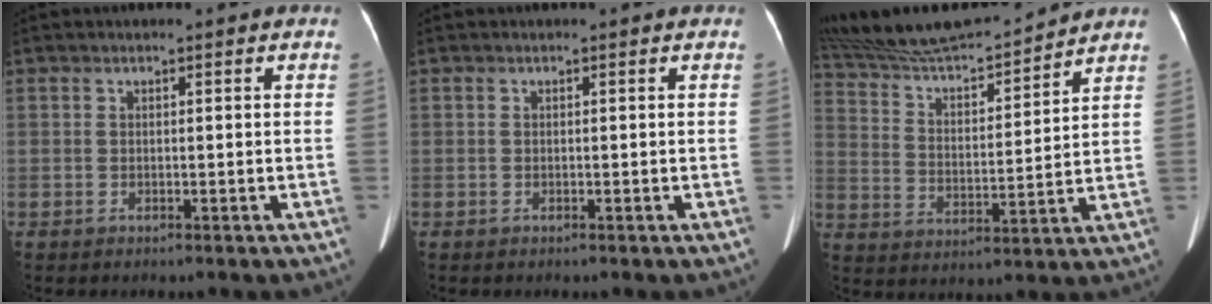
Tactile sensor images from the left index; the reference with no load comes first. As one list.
[{"total": 0.0}, {"total": 17.3, "force": [16.3, 1.3, 5.6], "torque": [-0.109, 0.010, 0.281]}]